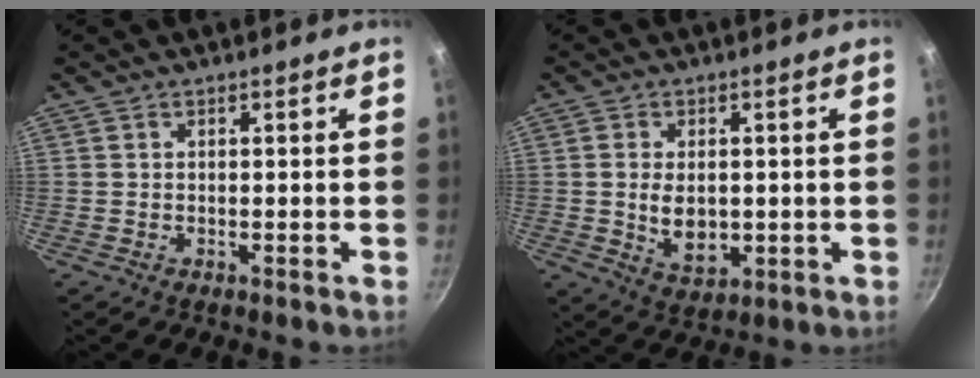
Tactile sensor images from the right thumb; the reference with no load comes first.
{"total": 7.3, "force": [-0.1, 4.7, 5.6], "torque": [-0.086, -0.008, 0.008]}